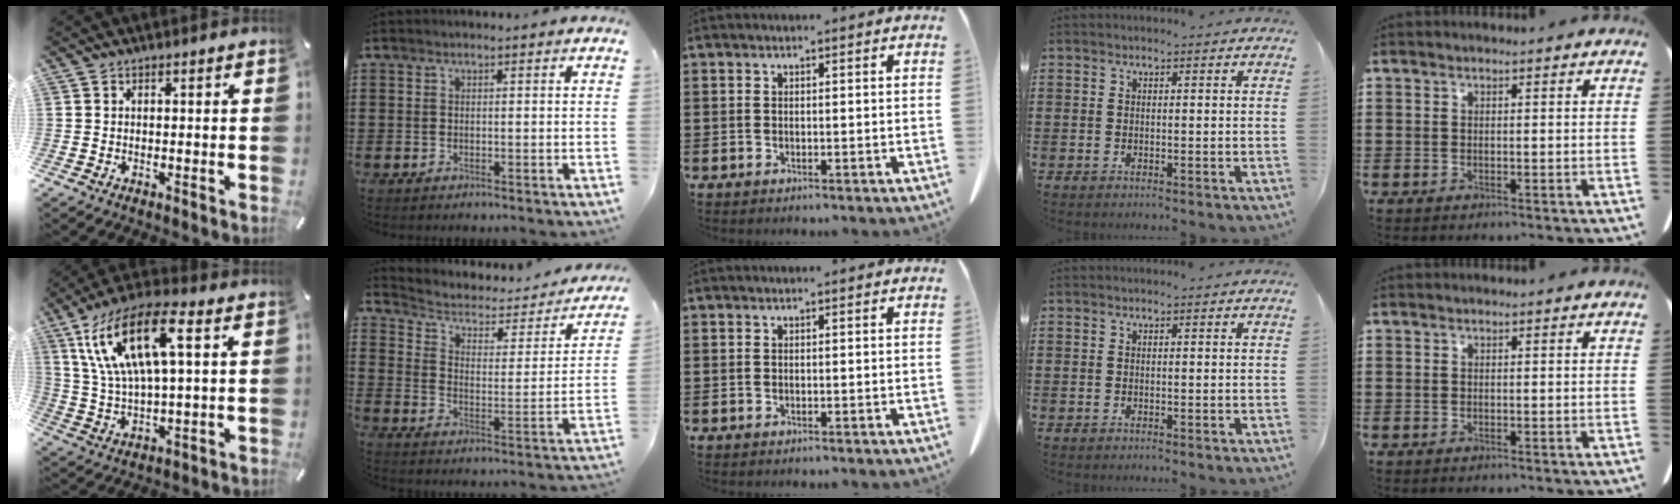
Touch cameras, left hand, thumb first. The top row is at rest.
{"thumb": {"total": 17.4, "force": [7.1, 6.5, 14.5], "torque": [-0.324, -0.007, 0.115]}, "index": {"total": 3.0, "force": [1.7, 1.8, 1.7], "torque": [-0.047, -0.012, 0.019]}}